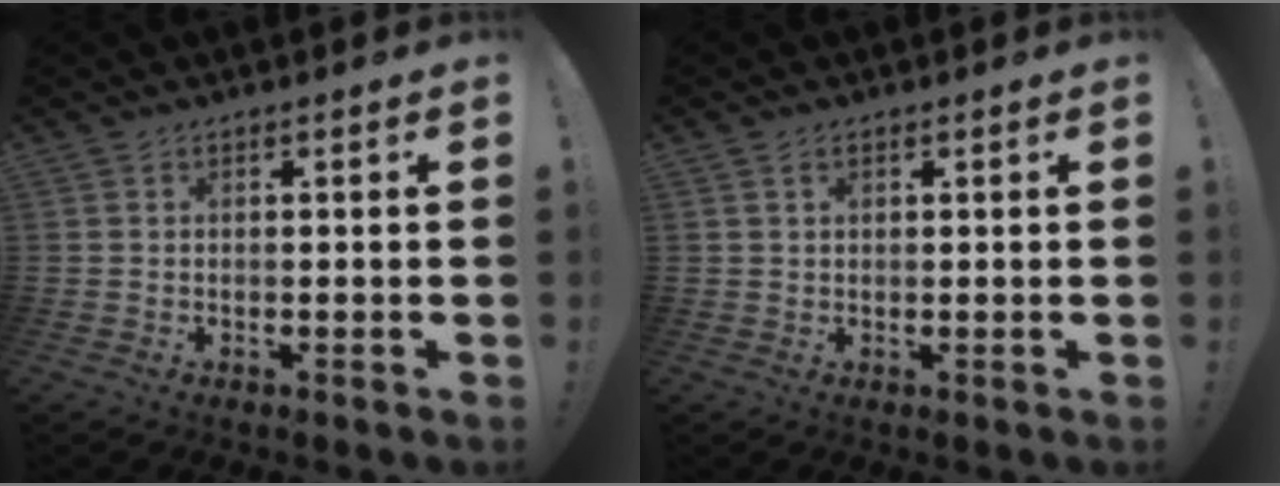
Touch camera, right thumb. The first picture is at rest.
{"total": 1.4, "force": [0.7, 0.9, 0.8], "torque": [-0.017, 0.003, 0.013]}